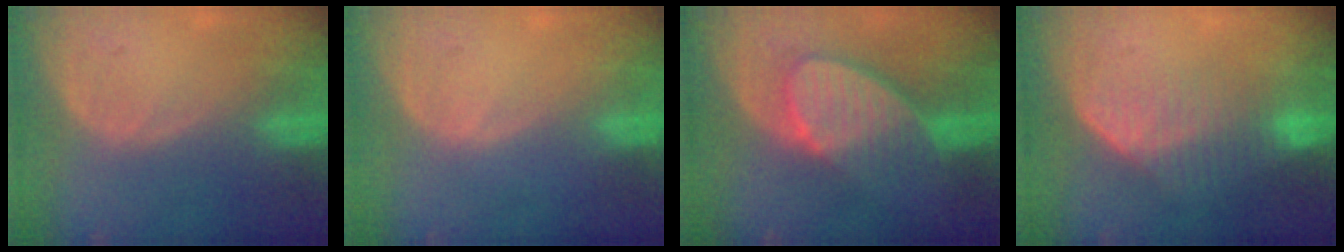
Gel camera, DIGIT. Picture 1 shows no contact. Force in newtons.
{"total": 0.0}
{"total": 8.1, "press": 7.6, "slide": 2.8}
{"total": 7.2, "press": 6.2, "slide": 3.7}